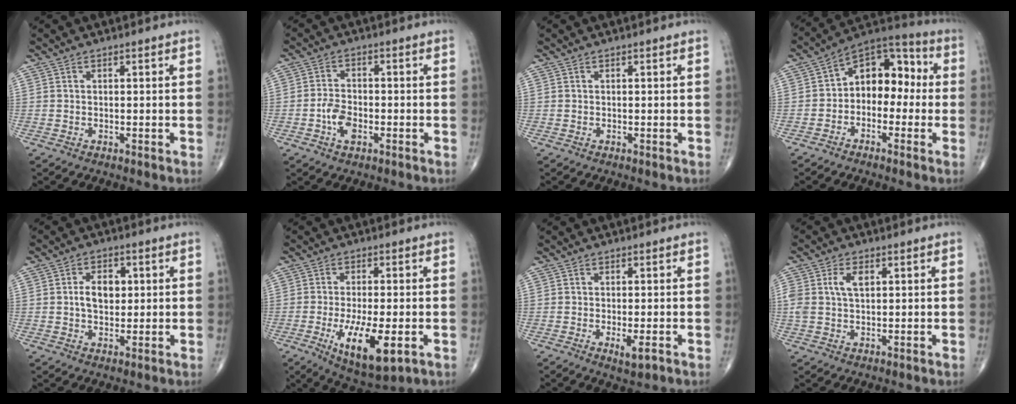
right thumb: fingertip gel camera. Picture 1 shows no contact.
{"total": 4.9, "force": [-1.8, 2.8, 3.6], "torque": [-0.064, 0.011, -0.036]}
{"total": 0.0}
{"total": 11.5, "force": [-0.5, 7.9, 8.3], "torque": [-0.078, 0.048, -0.031]}
{"total": 5.8, "force": [0.8, 3.8, 4.3], "torque": [-0.052, 0.001, 0.010]}
{"total": 12.1, "force": [-3.7, 4.2, 10.8], "torque": [-0.181, -0.015, -0.053]}
{"total": 3.0, "force": [-1.0, 0.8, 2.7], "torque": [-0.042, -0.007, -0.016]}
{"total": 4.4, "force": [1.3, 2.5, 3.4], "torque": [-0.072, 0.006, 0.026]}